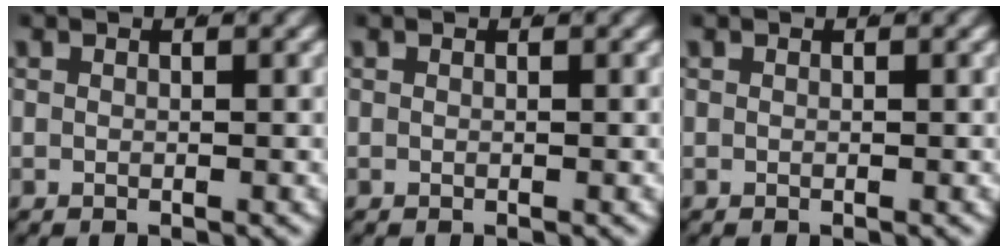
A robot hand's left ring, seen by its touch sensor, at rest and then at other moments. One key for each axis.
{"total": 0.0}
{"total": 0.0}